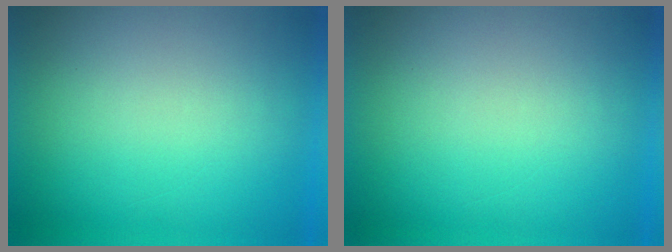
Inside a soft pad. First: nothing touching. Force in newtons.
{"total": 0.0}